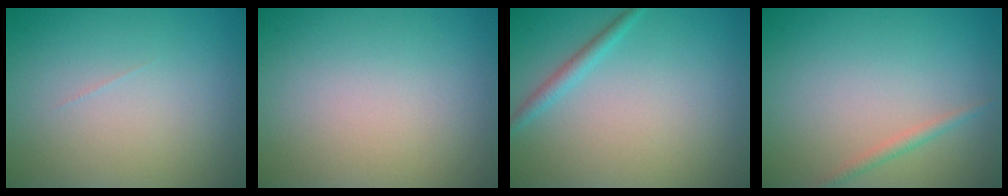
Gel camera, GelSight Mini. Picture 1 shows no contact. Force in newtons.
{"total": 0.0}
{"total": 1.4, "press": 1.4, "slide": 0.1}
{"total": 1.1, "press": 1.1, "slide": 0.0}